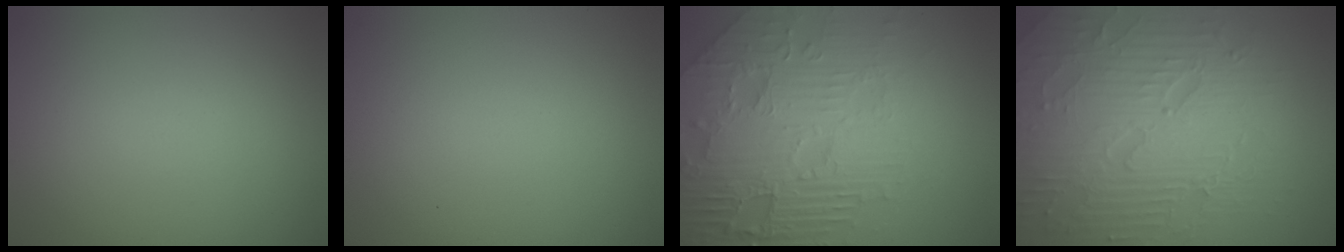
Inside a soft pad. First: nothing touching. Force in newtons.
{"total": 0.0}
{"total": 8.9, "press": 6.3, "slide": 6.2}
{"total": 8.4, "press": 6.0, "slide": 5.9}